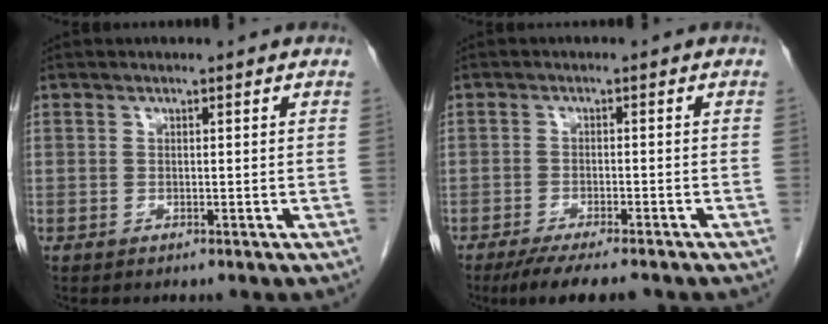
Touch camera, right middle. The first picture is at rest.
{"total": 8.2, "force": [-6.7, 1.3, 4.6], "torque": [-0.066, -0.014, -0.100]}